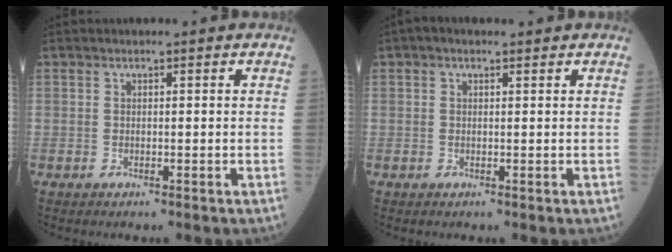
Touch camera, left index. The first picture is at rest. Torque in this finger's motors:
{"motor_torque": [0.54, -0.44, 0.19, 0.04]}